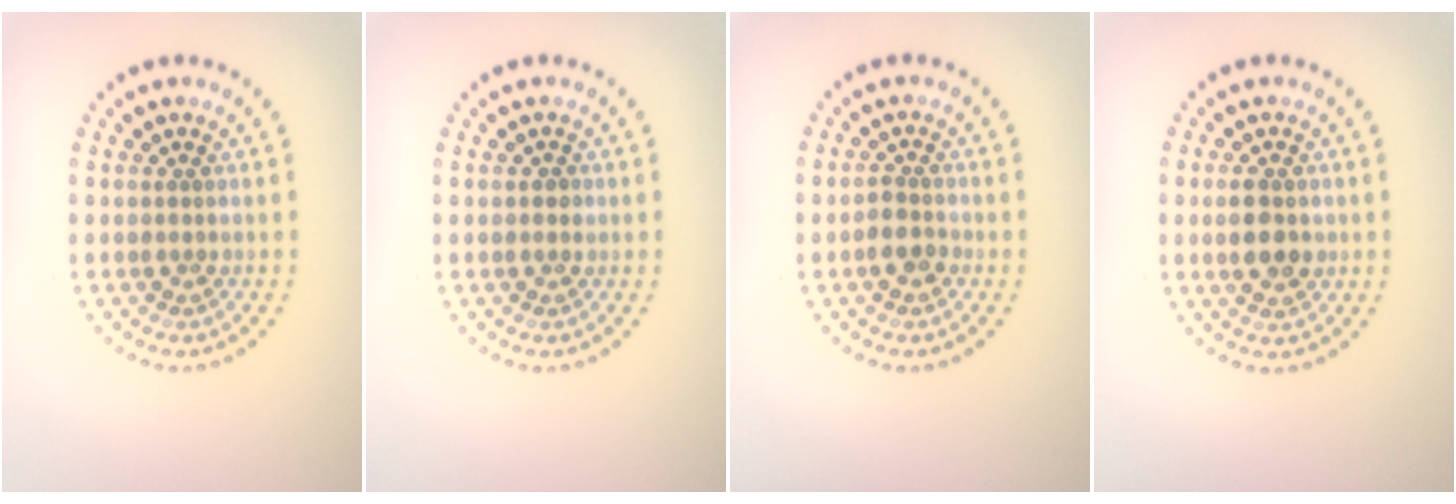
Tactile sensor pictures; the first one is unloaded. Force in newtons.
{"total": 0.7, "press": 0.7, "slide": 0.1}
{"total": 1.8, "press": 1.7, "slide": 0.6}
{"total": 3.0, "press": 3.0, "slide": 0.2}